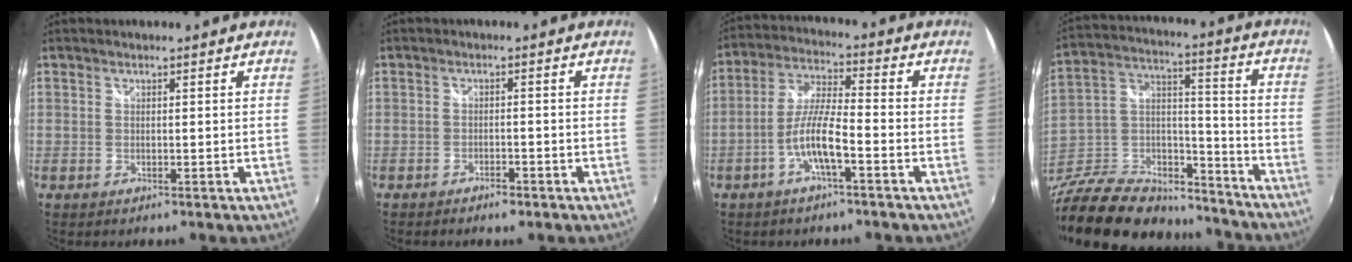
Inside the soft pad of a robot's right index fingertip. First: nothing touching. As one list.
[{"total": 2.3, "force": [-1.8, 0.9, 1.1], "torque": [-0.027, -0.002, -0.032]}, {"total": 7.7, "force": [-3.5, 1.1, 6.8], "torque": [-0.145, 0.005, -0.066]}, {"total": 29.5, "force": [-22.7, 13.0, 13.7], "torque": [-0.300, 0.033, -0.349]}]